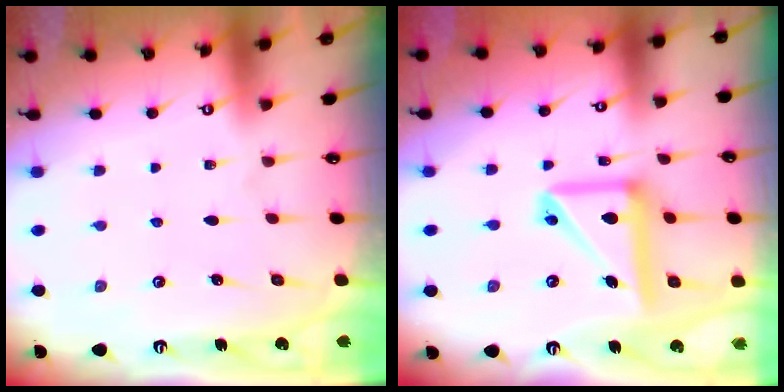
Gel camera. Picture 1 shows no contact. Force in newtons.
{"total": 13.9, "press": 13.8, "slide": 1.5}